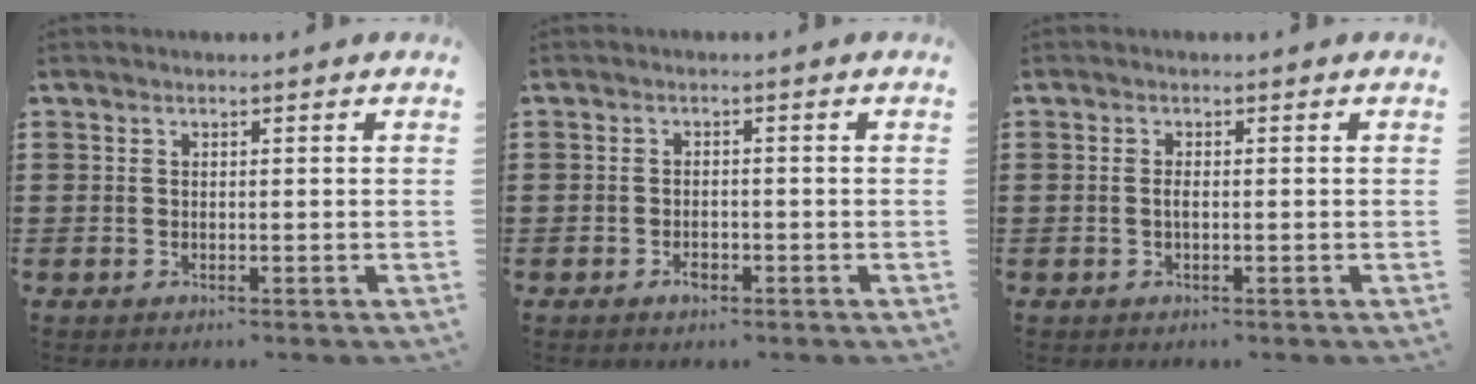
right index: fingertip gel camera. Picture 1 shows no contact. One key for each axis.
{"total": 1.7, "fx": -0.9, "fy": 1.0, "fz": 1.0, "tx": -0.021, "ty": -0.001, "tz": -0.018}
{"total": 1.0, "fx": -0.2, "fy": 0.3, "fz": 0.9, "tx": -0.027, "ty": -0.005, "tz": -0.006}